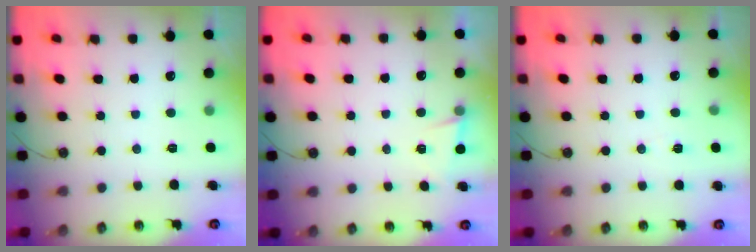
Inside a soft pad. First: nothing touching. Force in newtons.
{"total": 2.7, "press": 2.6, "slide": 1.0}
{"total": 3.7, "press": 3.3, "slide": 1.6}